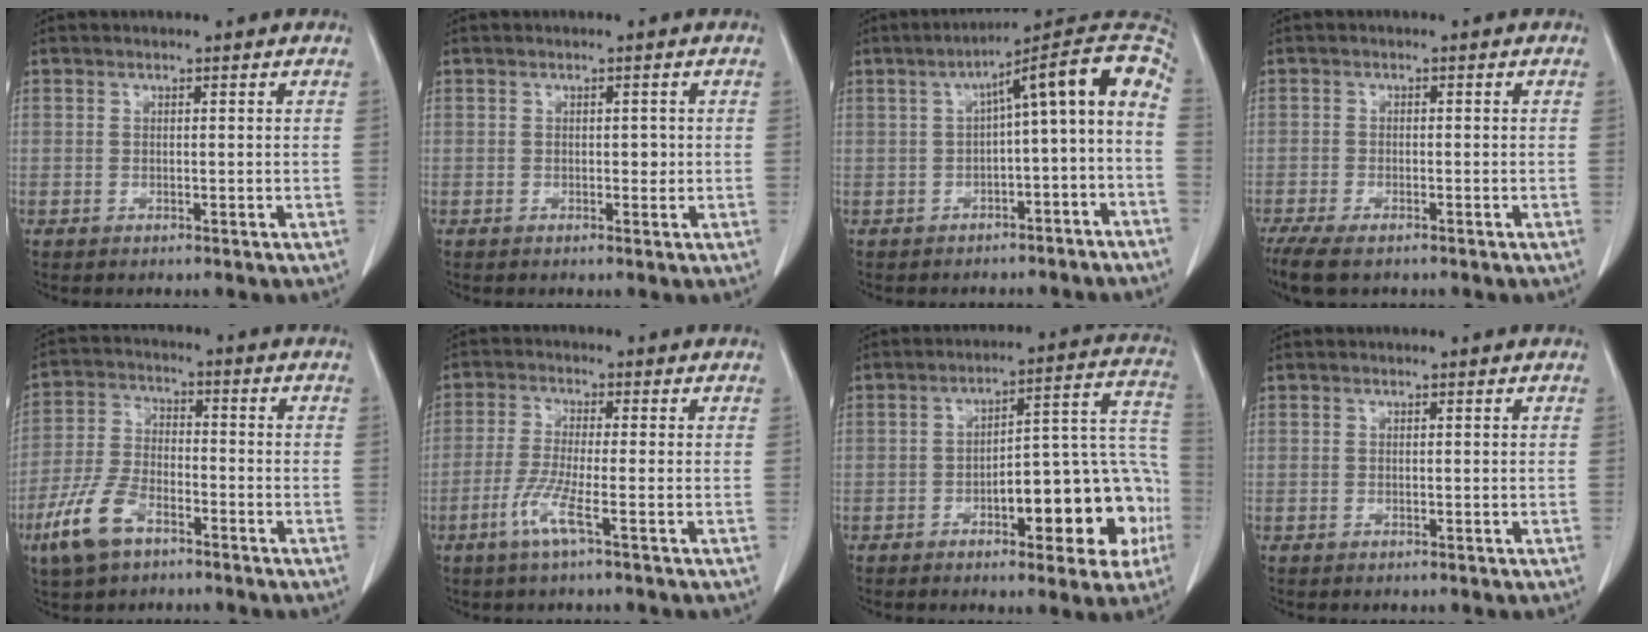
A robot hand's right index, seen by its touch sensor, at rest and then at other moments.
{"total": 1.1, "force": [0.0, 0.7, 0.8], "torque": [-0.008, 0.003, 0.000]}
{"total": 12.5, "force": [-1.2, 1.5, 12.3], "torque": [-0.171, 0.049, -0.020]}
{"total": 6.6, "force": [-4.9, 2.0, 3.8], "torque": [-0.067, -0.015, -0.080]}
{"total": 9.4, "force": [-5.6, 4.3, 6.2], "torque": [-0.149, -0.001, -0.110]}
{"total": 5.2, "force": [-2.5, -0.3, 4.6], "torque": [-0.098, -0.011, -0.055]}
{"total": 16.5, "force": [-5.6, 5.3, 14.6], "torque": [-0.152, 0.051, -0.064]}
{"total": 0.0}